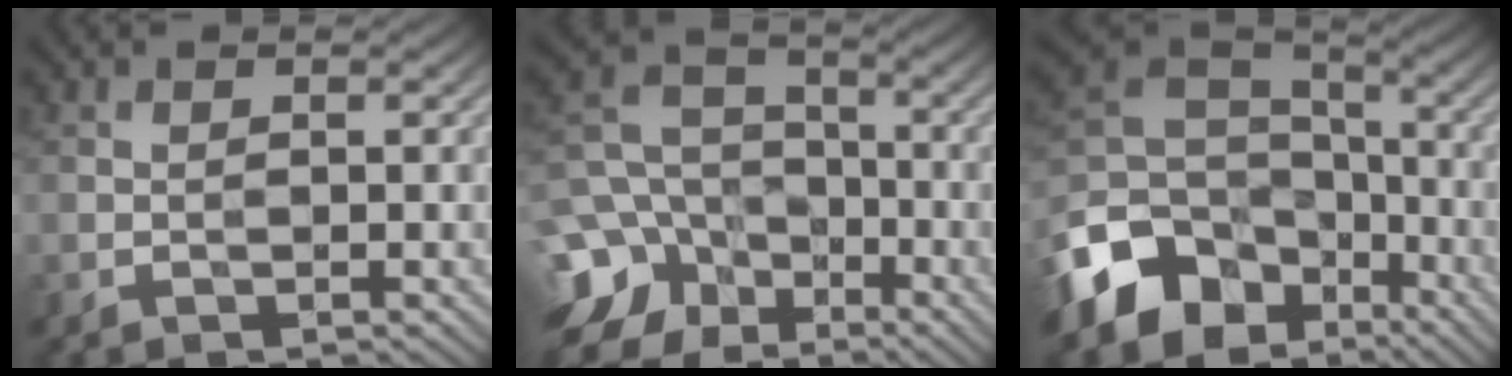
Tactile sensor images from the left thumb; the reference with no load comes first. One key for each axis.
{"total": 12.6, "fx": -5.9, "fy": 9.9, "fz": 5.0, "tx": -0.161, "ty": -0.029, "tz": -0.111}
{"total": 13.5, "fx": -6.9, "fy": 9.8, "fz": 6.1, "tx": -0.170, "ty": -0.022, "tz": -0.126}